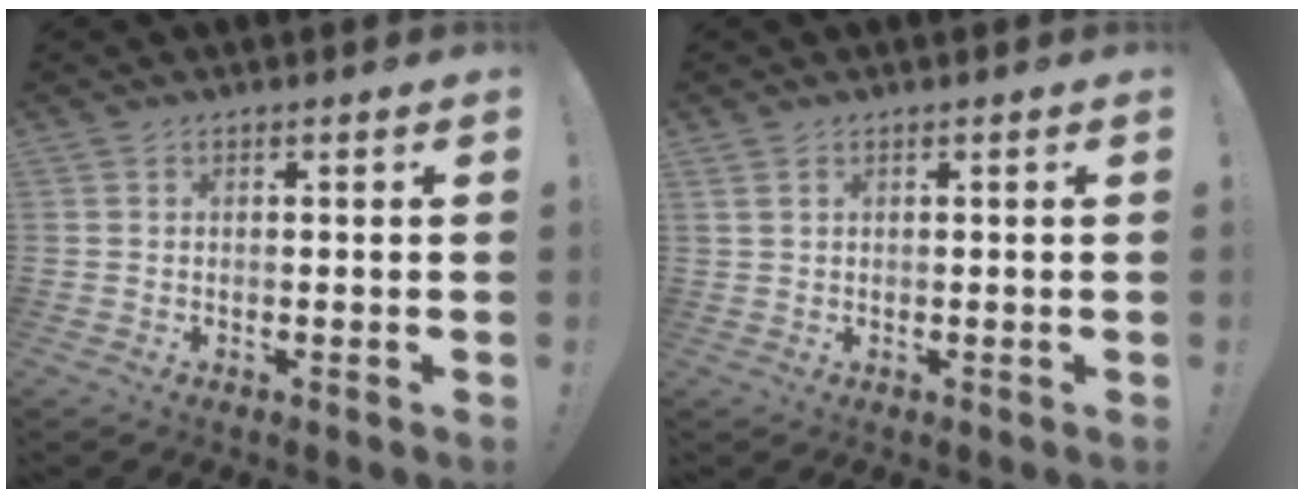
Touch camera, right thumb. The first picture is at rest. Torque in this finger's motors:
{"motor_torque": [-0.08, 0.01, 0.13, -0.15, 0.06]}